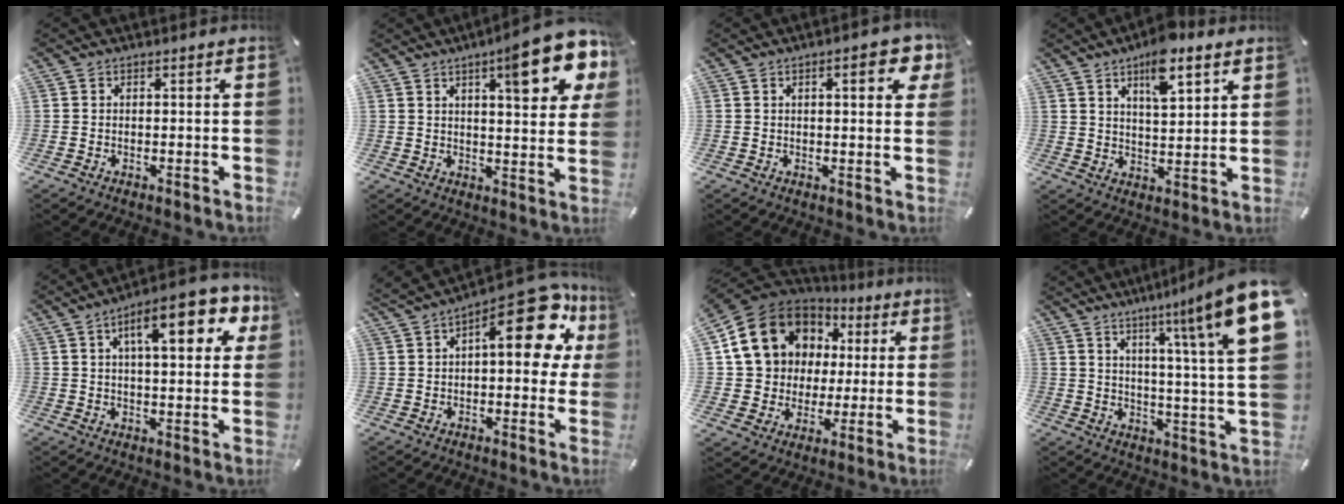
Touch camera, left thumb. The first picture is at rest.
{"total": 16.0, "force": [9.0, 4.9, 12.2], "torque": [-0.160, -0.047, 0.136]}
{"total": 6.2, "force": [2.6, 2.7, 4.9], "torque": [-0.060, -0.005, 0.036]}
{"total": 10.5, "force": [7.2, 3.9, 6.6], "torque": [-0.097, -0.031, 0.122]}
{"total": 15.1, "force": [6.3, 5.6, 12.5], "torque": [-0.179, -0.010, 0.096]}
{"total": 19.9, "force": [7.4, 8.7, 16.3], "torque": [-0.212, -0.031, 0.117]}
{"total": 15.8, "force": [5.2, 14.0, 5.1], "torque": [-0.096, -0.021, 0.115]}
{"total": 16.9, "force": [9.3, 1.8, 14.0], "torque": [-0.212, -0.066, 0.131]}